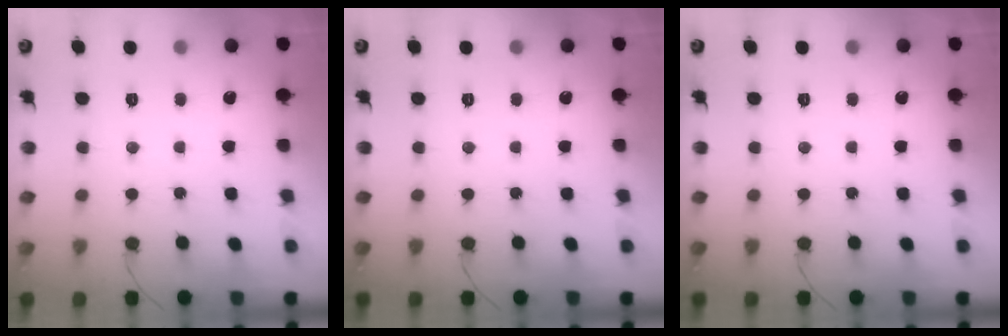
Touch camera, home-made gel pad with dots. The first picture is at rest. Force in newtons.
{"total": 0.0}
{"total": 0.0}